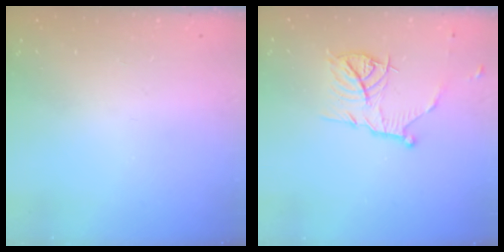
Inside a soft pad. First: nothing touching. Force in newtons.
{"total": 11.2, "press": 11.2, "slide": 0.8}